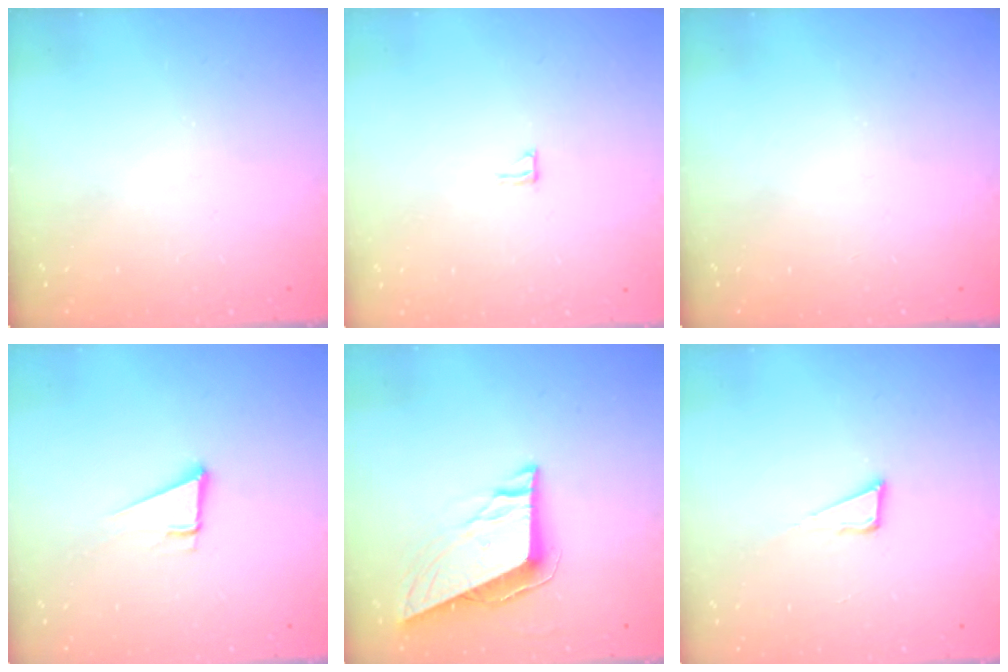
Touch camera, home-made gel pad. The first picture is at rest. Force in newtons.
{"total": 4.3, "press": 4.3, "slide": 0.3}
{"total": 0.0}
{"total": 5.0, "press": 4.4, "slide": 2.4}
{"total": 8.9, "press": 8.8, "slide": 1.2}
{"total": 6.1, "press": 5.5, "slide": 2.7}